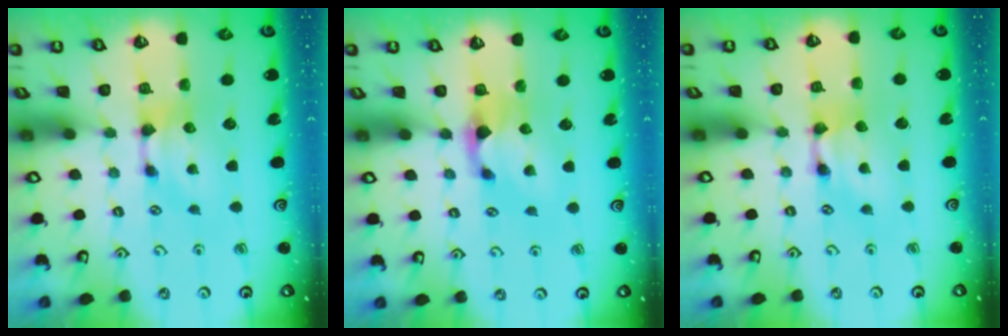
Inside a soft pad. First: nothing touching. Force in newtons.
{"total": 1.3, "press": 0.6, "slide": 1.2}
{"total": 1.7, "press": 1.7, "slide": 0.0}